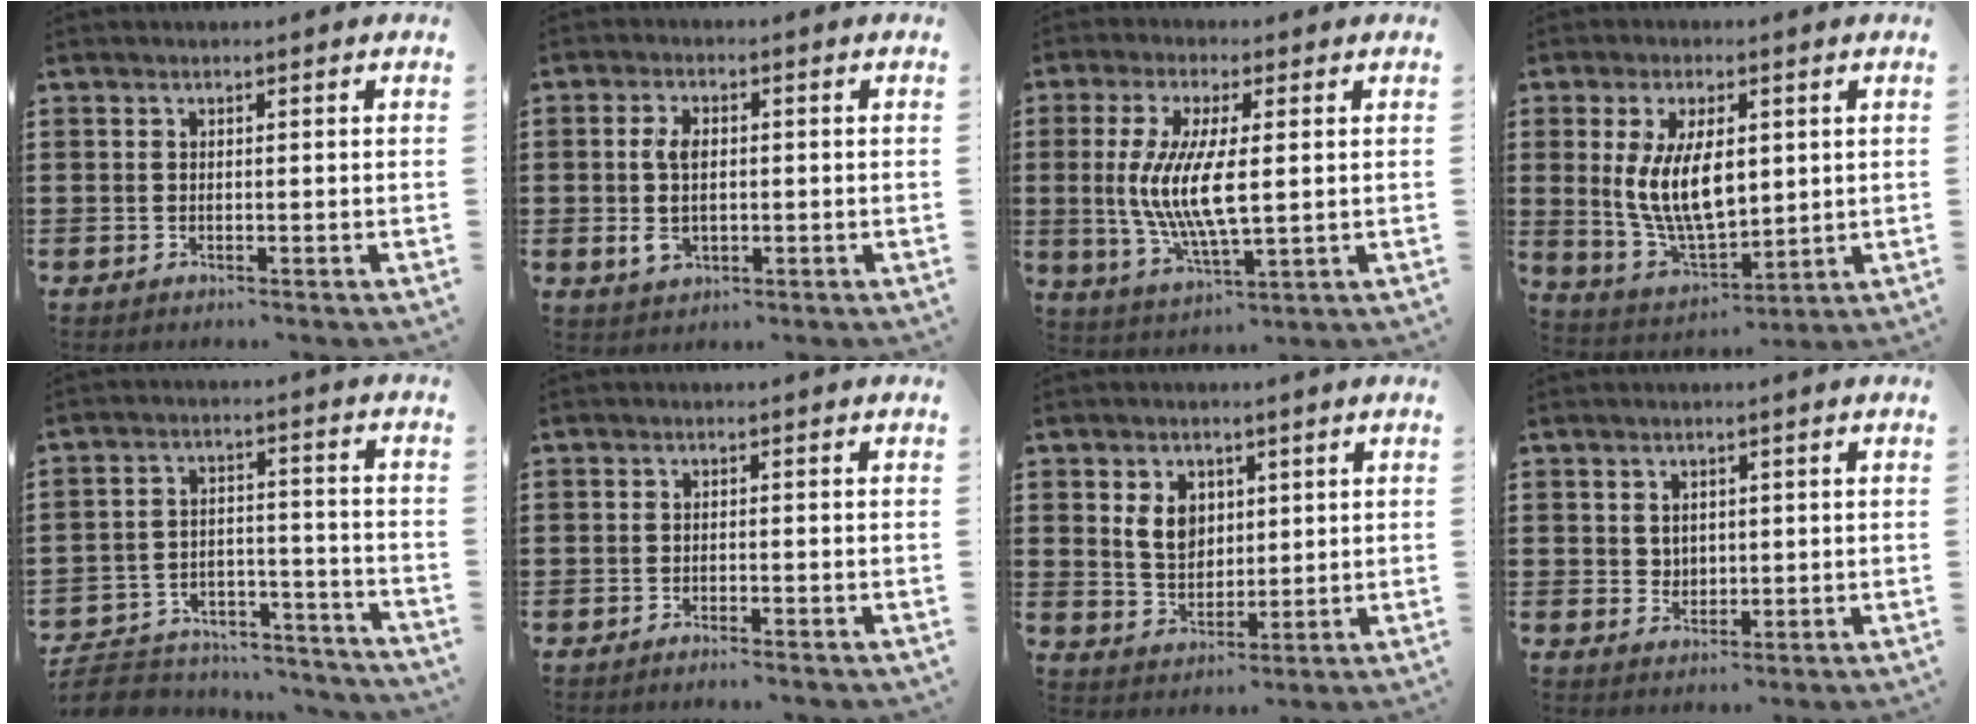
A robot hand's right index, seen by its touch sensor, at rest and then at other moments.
{"total": 5.0, "force": [-0.3, 2.9, 4.1], "torque": [-0.093, 0.003, -0.010]}
{"total": 9.2, "force": [0.5, 2.7, 8.7], "torque": [-0.191, -0.009, 0.003]}
{"total": 10.5, "force": [1.6, 5.1, 9.0], "torque": [-0.185, 0.000, 0.026]}
{"total": 6.6, "force": [-6.3, 1.5, 1.3], "torque": [-0.038, 0.010, -0.128]}
{"total": 1.0, "force": [-0.9, -0.1, 0.3], "torque": [-0.008, -0.002, -0.018]}
{"total": 5.5, "force": [1.7, 4.2, 3.2], "torque": [-0.072, 0.009, 0.029]}
{"total": 2.1, "force": [1.1, 1.7, 0.5], "torque": [-0.015, 0.007, 0.021]}